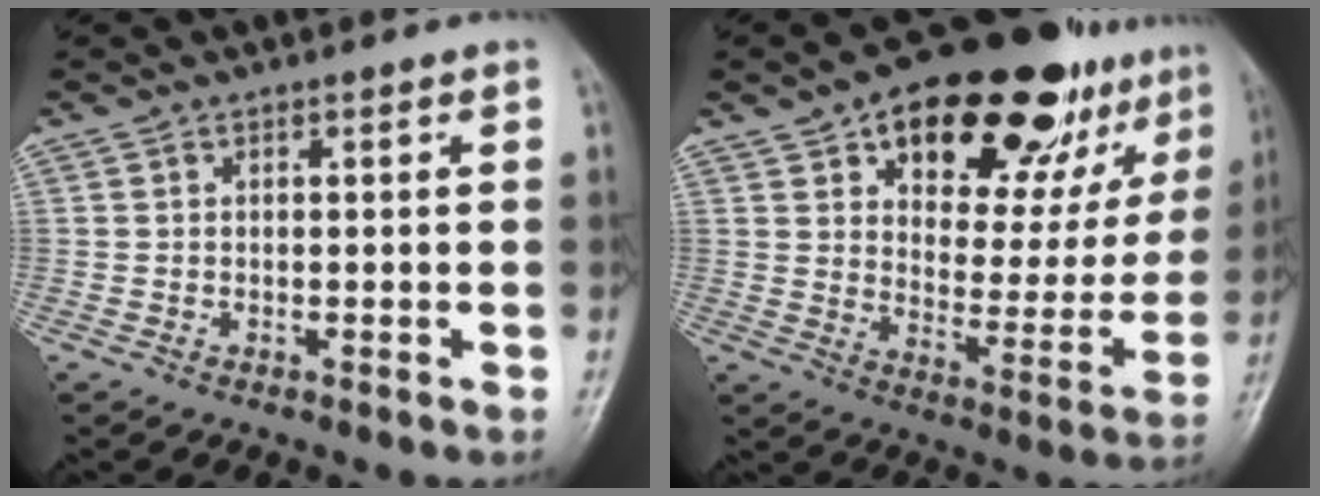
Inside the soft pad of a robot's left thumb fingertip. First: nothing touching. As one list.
[{"total": 26.8, "force": [16.3, 12.8, 16.9], "torque": [-0.187, -0.037, 0.239]}]